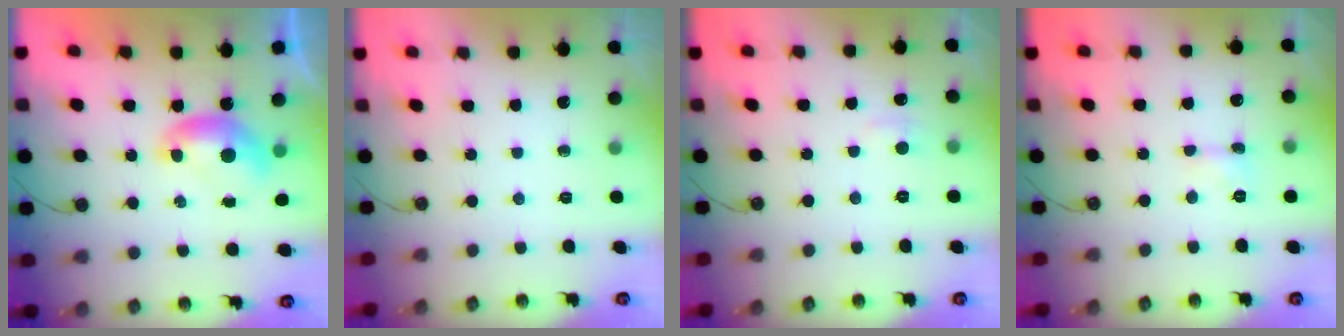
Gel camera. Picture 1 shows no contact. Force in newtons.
{"total": 0.0}
{"total": 2.9, "press": 2.8, "slide": 0.5}
{"total": 2.0, "press": 2.0, "slide": 0.4}